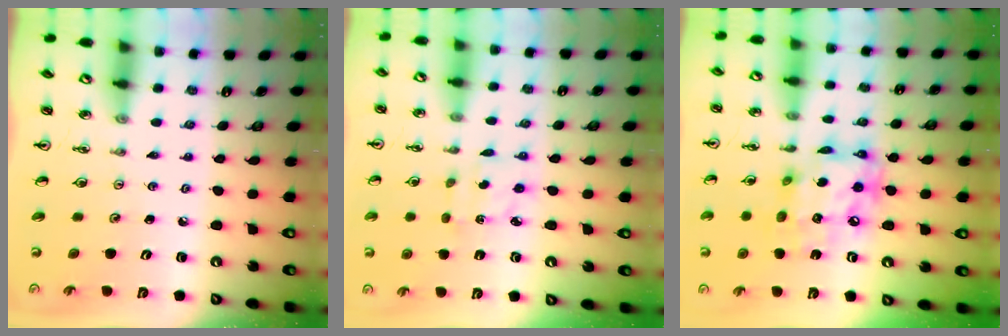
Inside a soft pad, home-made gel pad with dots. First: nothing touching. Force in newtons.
{"total": 2.5, "press": 2.5, "slide": 0.2}
{"total": 15.8, "press": 15.8, "slide": 1.4}